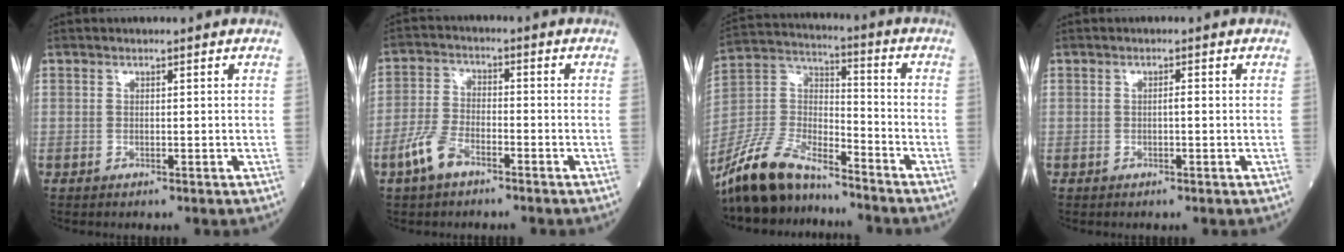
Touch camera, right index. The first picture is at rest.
{"total": 6.0, "force": [-3.8, 2.5, 3.9], "torque": [-0.096, 0.001, -0.077]}
{"total": 13.8, "force": [-12.1, 4.0, 5.3], "torque": [-0.117, 0.016, -0.235]}
{"total": 0.7, "force": [-0.1, 0.1, 0.7], "torque": [-0.013, 0.001, -0.002]}